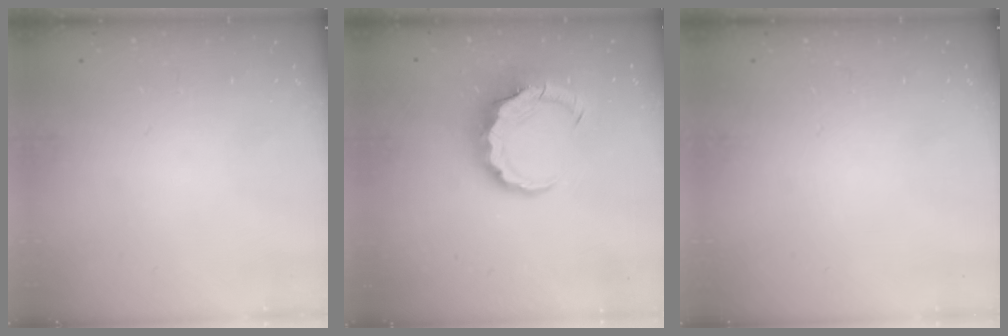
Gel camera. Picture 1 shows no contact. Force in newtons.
{"total": 8.7, "press": 8.6, "slide": 1.4}
{"total": 0.0}